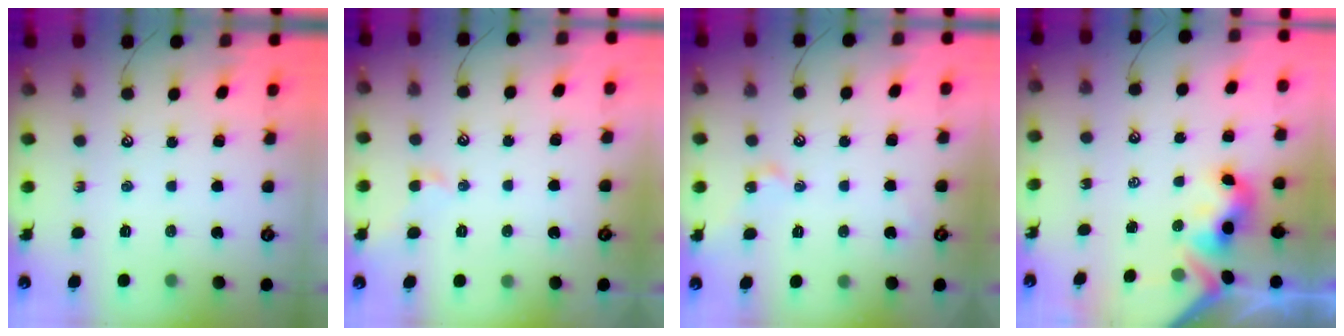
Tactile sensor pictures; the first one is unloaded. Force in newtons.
{"total": 1.0, "press": 1.0, "slide": 0.1}
{"total": 2.3, "press": 2.3, "slide": 0.2}
{"total": 5.1, "press": 5.1, "slide": 0.4}